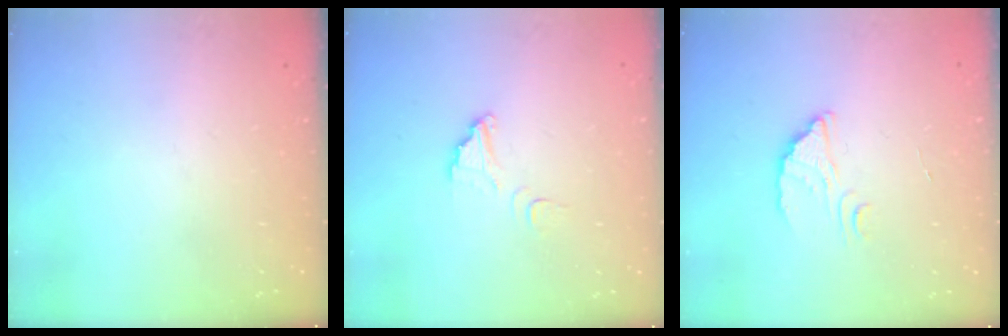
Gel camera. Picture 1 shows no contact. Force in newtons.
{"total": 4.1, "press": 4.1, "slide": 0.3}
{"total": 2.4, "press": 2.4, "slide": 0.1}